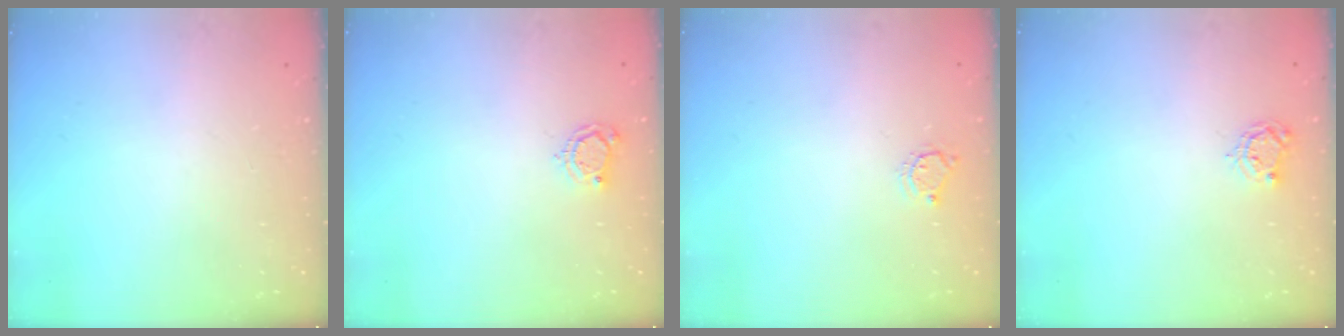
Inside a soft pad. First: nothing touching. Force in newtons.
{"total": 4.7, "press": 4.7, "slide": 0.5}
{"total": 3.7, "press": 3.7, "slide": 0.4}
{"total": 4.5, "press": 4.4, "slide": 0.2}